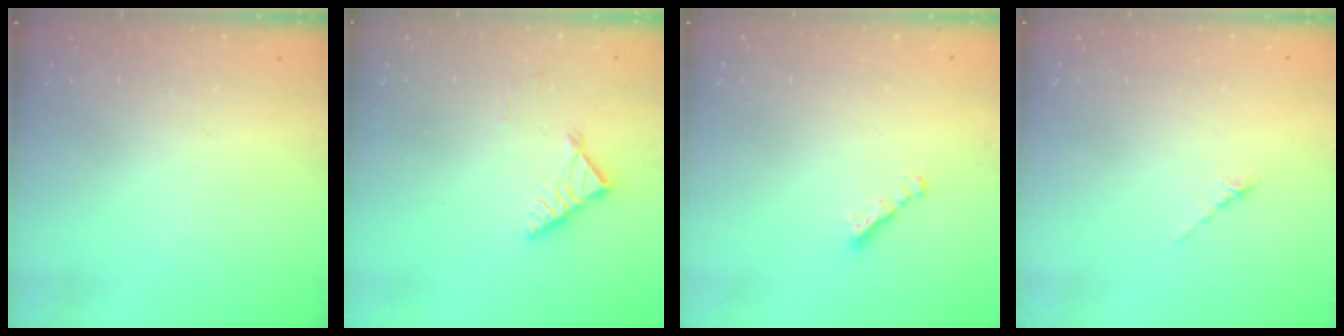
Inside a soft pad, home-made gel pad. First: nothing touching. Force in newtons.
{"total": 3.4, "press": 3.3, "slide": 0.8}
{"total": 1.7, "press": 1.6, "slide": 0.5}
{"total": 0.0}